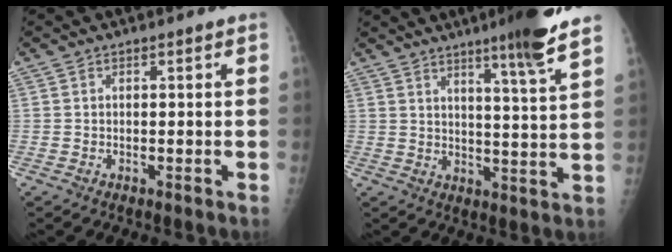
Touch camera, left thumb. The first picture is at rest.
{"total": 10.7, "force": [7.5, -0.3, 7.6], "torque": [-0.105, -0.045, 0.106]}